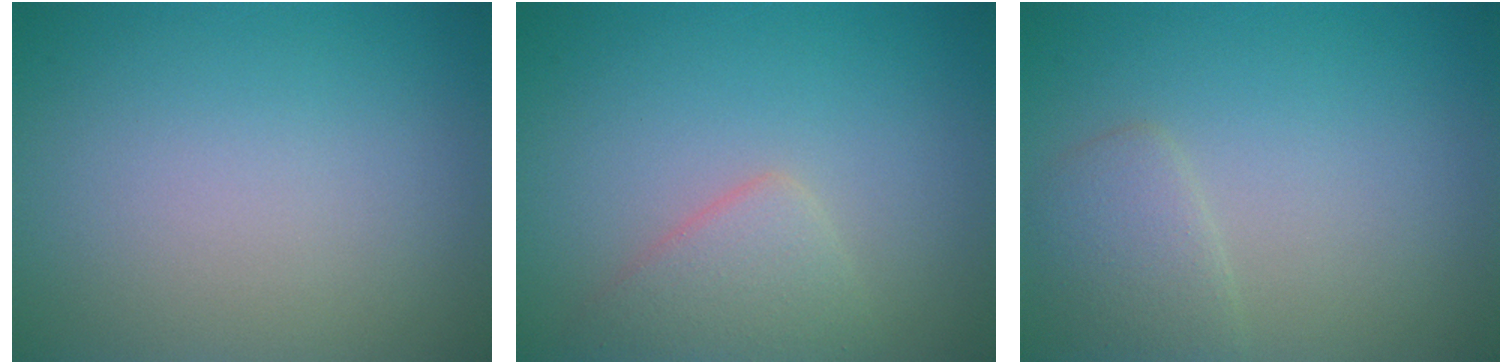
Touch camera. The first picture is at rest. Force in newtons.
{"total": 2.7, "press": 2.7, "slide": 0.0}
{"total": 2.1, "press": 2.1, "slide": 0.2}